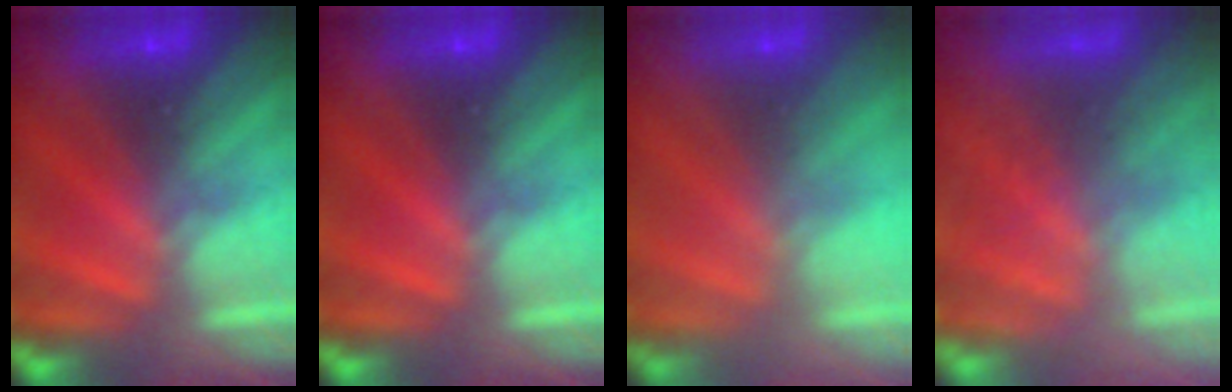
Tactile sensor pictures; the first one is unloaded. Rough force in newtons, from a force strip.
{"total": 0.0}
{"total": 2.3}
{"total": 2.8}